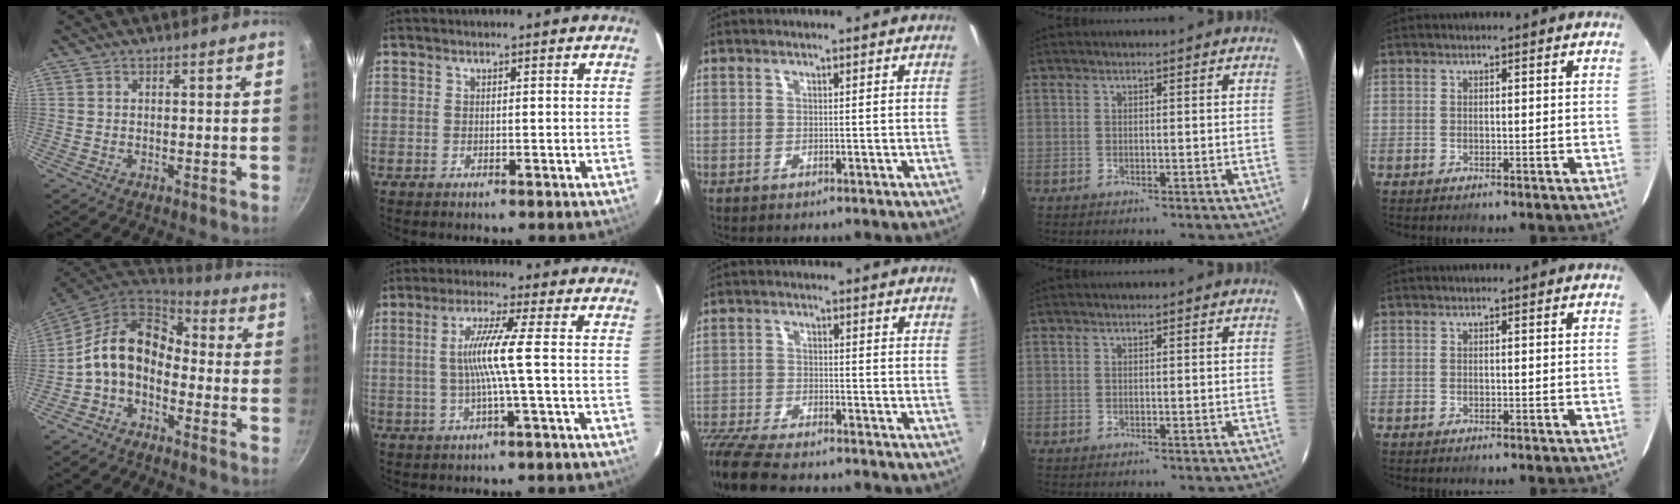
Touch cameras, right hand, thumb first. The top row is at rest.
{"thumb": {"total": 12.5, "force": [-2.3, 8.9, 8.5], "torque": [-0.143, 0.054, -0.060]}, "index": {"total": 7.0, "force": [-0.6, -1.6, 6.8], "torque": [-0.137, -0.003, -0.008]}, "middle": {"total": 12.1, "force": [-10.5, 2.4, 5.5], "torque": [-0.137, -0.037, -0.191]}}